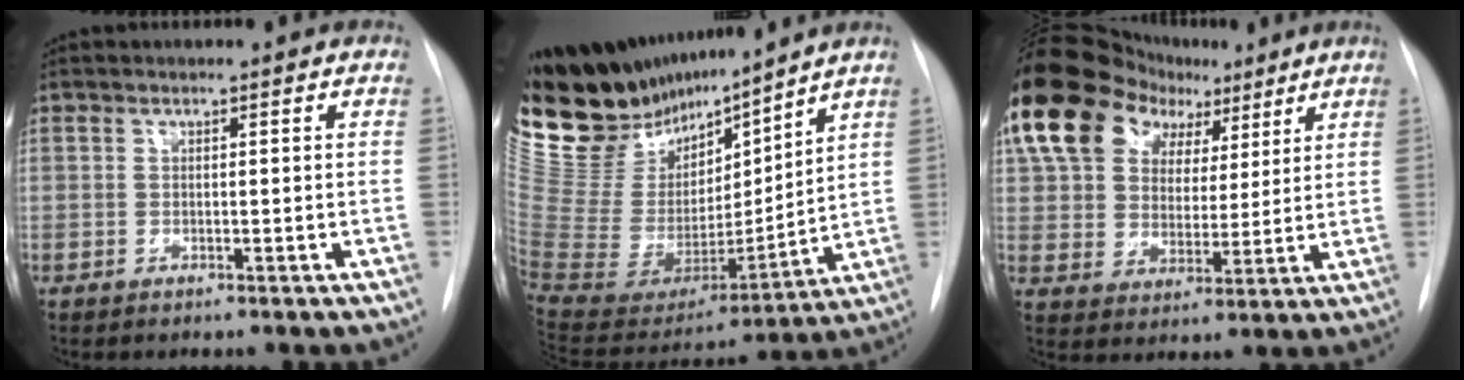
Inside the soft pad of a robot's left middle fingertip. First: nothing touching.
{"total": 22.1, "force": [19.0, 5.5, 9.7], "torque": [-0.174, -0.011, 0.354]}
{"total": 17.0, "force": [10.3, 10.9, 8.0], "torque": [-0.140, 0.063, 0.180]}